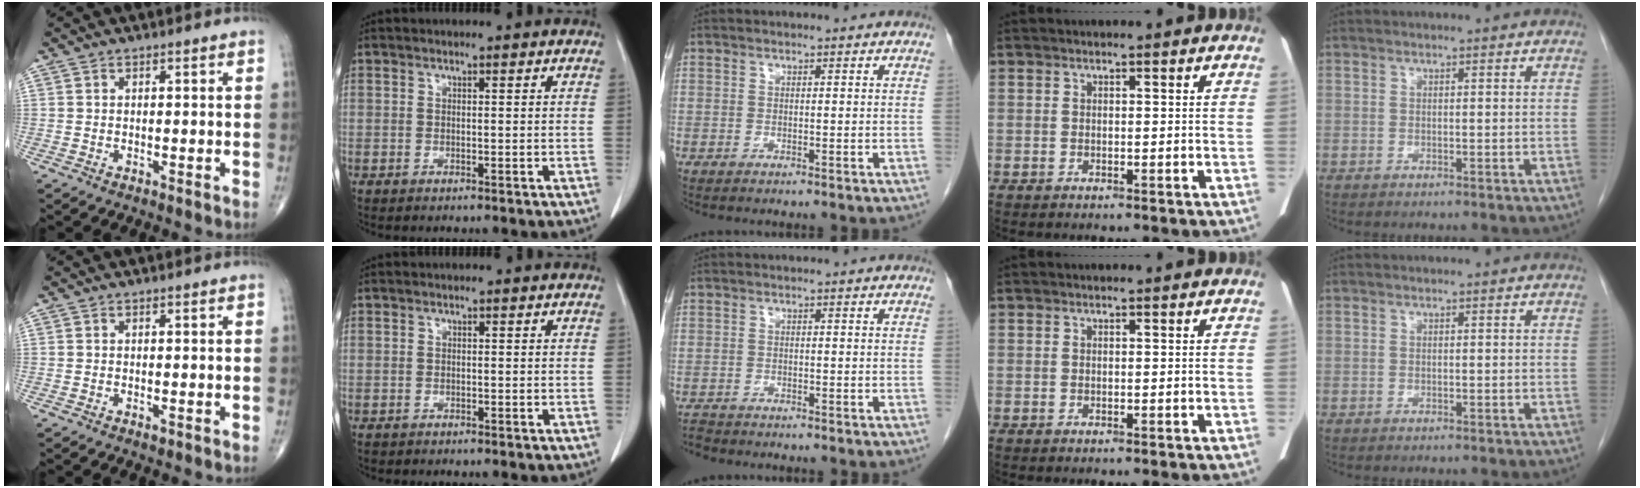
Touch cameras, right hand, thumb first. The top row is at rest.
{"thumb": {"total": 0.7, "force": [-0.3, 0.3, 0.5], "torque": [-0.007, -0.001, -0.004]}, "index": {"total": 0.5, "force": [-0.4, 0.4, 0.0], "torque": [-0.006, 0.003, -0.008]}, "middle": {"total": 1.4, "force": [-1.3, 0.2, -0.2], "torque": [-0.002, -0.006, -0.025]}}